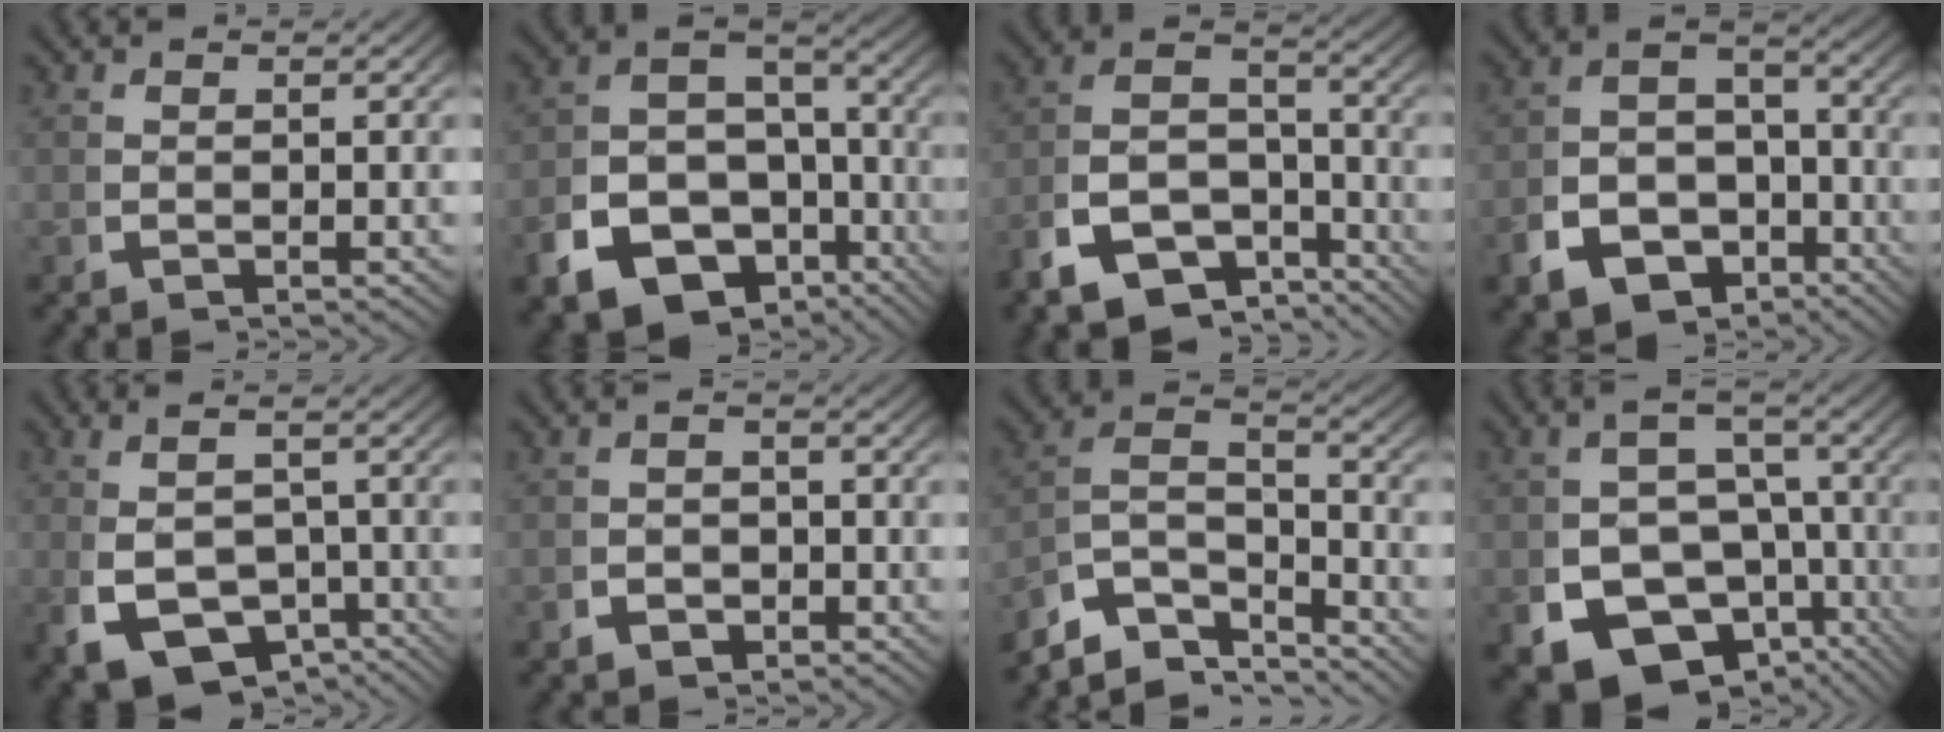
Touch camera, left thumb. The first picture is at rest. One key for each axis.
{"total": 16.6, "fx": -7.1, "fy": 12.6, "fz": 8.1, "tx": -0.175, "ty": -0.068, "tz": -0.103}
{"total": 12.0, "fx": -4.6, "fy": 9.0, "fz": 6.6, "tx": -0.142, "ty": -0.050, "tz": -0.070}
{"total": 12.1, "fx": -4.4, "fy": 9.6, "fz": 5.9, "tx": -0.111, "ty": -0.039, "tz": -0.068}
{"total": 9.8, "fx": -4.6, "fy": 6.4, "fz": 5.8, "tx": -0.116, "ty": -0.041, "tz": -0.056}
{"total": 2.2, "fx": -1.1, "fy": 1.6, "fz": 1.0, "tx": -0.019, "ty": -0.008, "tz": -0.018}
{"total": 9.9, "fx": -2.7, "fy": 7.2, "fz": 6.3, "tx": -0.134, "ty": -0.032, "tz": -0.049}
{"total": 14.5, "fx": -6.4, "fy": 10.7, "fz": 7.3, "tx": -0.158, "ty": -0.065, "tz": -0.086}